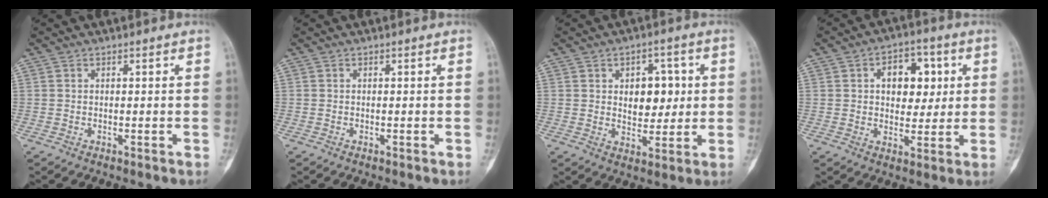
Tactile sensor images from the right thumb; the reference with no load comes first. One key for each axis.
{"total": 0.0}
{"total": 8.6, "fx": 1.6, "fy": 5.7, "fz": 6.3, "tx": -0.043, "ty": -0.006, "tz": 0.027}
{"total": 10.1, "fx": 2.5, "fy": 6.8, "fz": 7.2, "tx": -0.053, "ty": 0.001, "tz": 0.035}